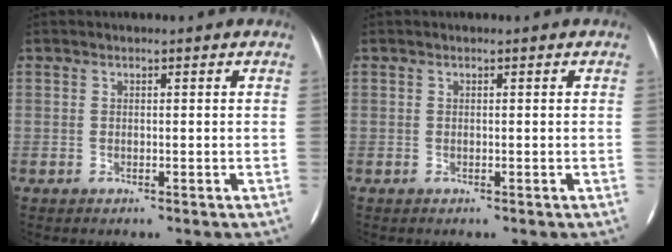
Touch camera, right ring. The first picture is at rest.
{"total": 0.0}